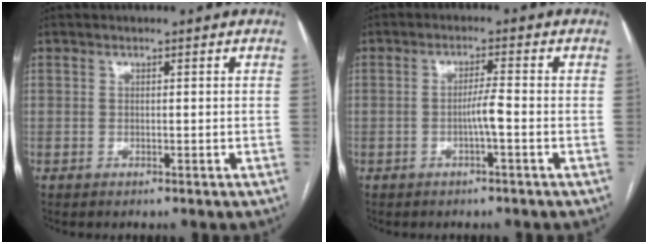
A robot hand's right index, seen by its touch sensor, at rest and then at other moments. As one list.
[{"total": 2.9, "force": [-1.0, -0.2, 2.7], "torque": [-0.045, 0.001, -0.019]}]